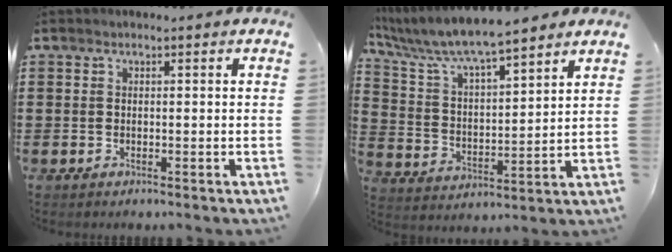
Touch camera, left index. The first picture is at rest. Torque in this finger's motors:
{"motor_torque": [2.14, 0.00, 1.05, 0.21]}